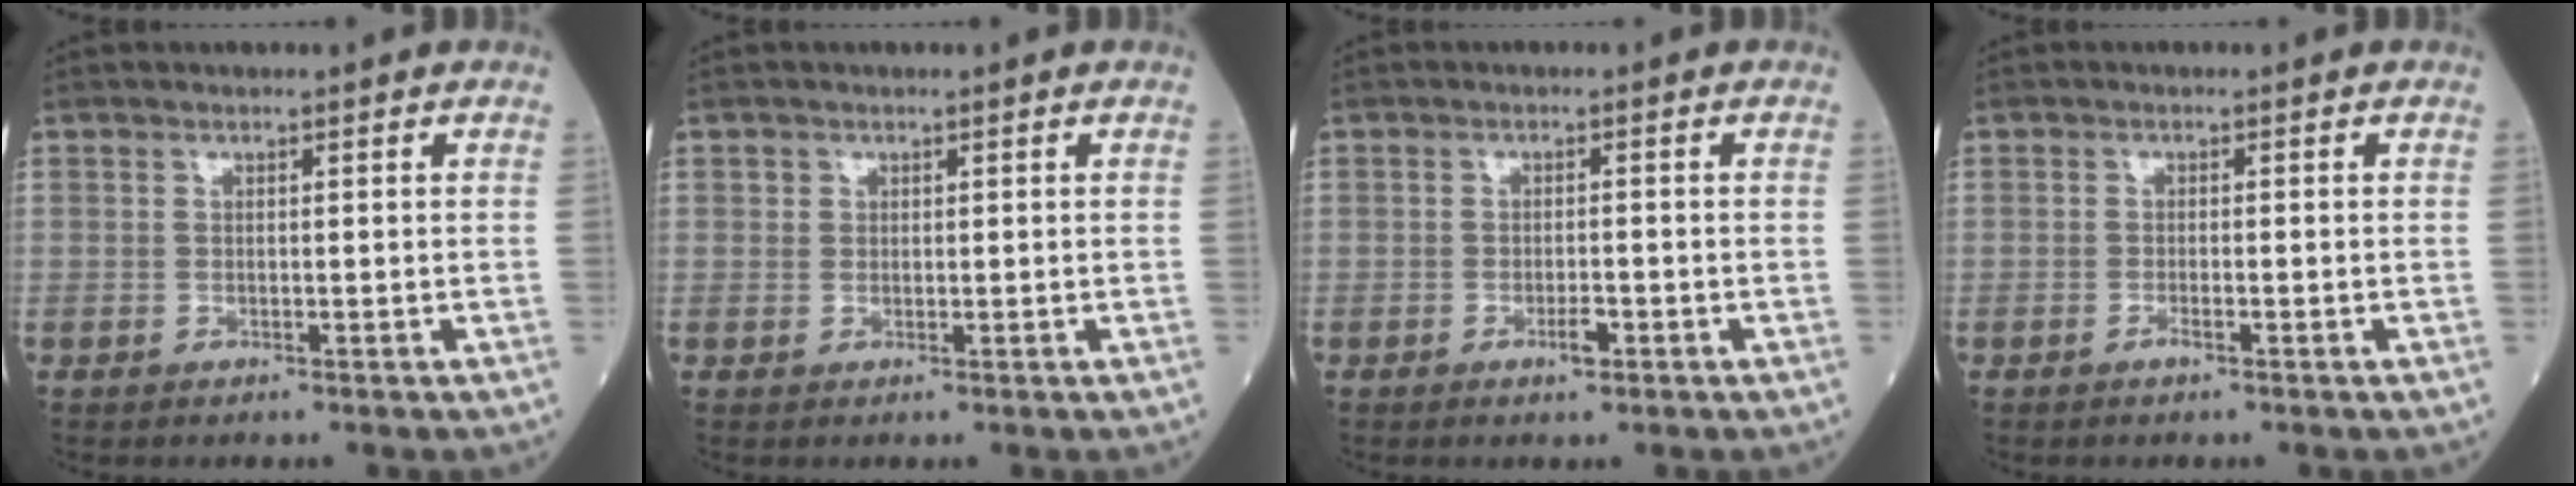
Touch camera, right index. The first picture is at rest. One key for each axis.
{"total": 0.9, "fx": 0.4, "fy": 0.8, "fz": 0.1, "tx": 0.009, "ty": 0.002, "tz": 0.002}
{"total": 1.9, "fx": -1.0, "fy": 0.5, "fz": 1.6, "tx": -0.026, "ty": 0.001, "tz": -0.016}
{"total": 0.9, "fx": -0.6, "fy": 0.0, "fz": 0.7, "tx": -0.017, "ty": 0.000, "tz": -0.011}